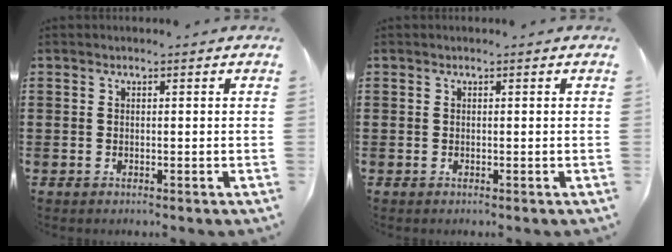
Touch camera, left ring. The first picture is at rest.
{"total": 0.0}